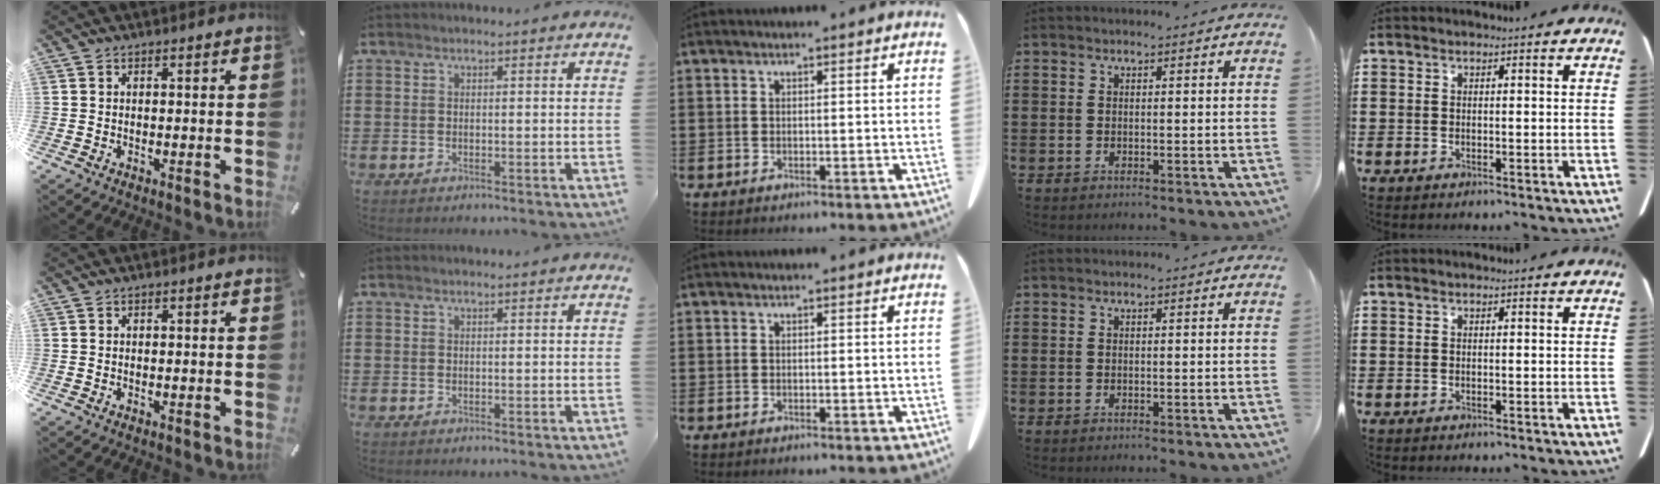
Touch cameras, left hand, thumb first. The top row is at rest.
{}